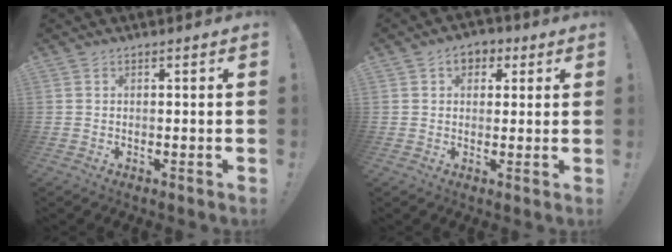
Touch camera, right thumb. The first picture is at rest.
{"total": 5.3, "force": [1.8, 4.0, 2.9], "torque": [-0.033, 0.000, 0.031]}